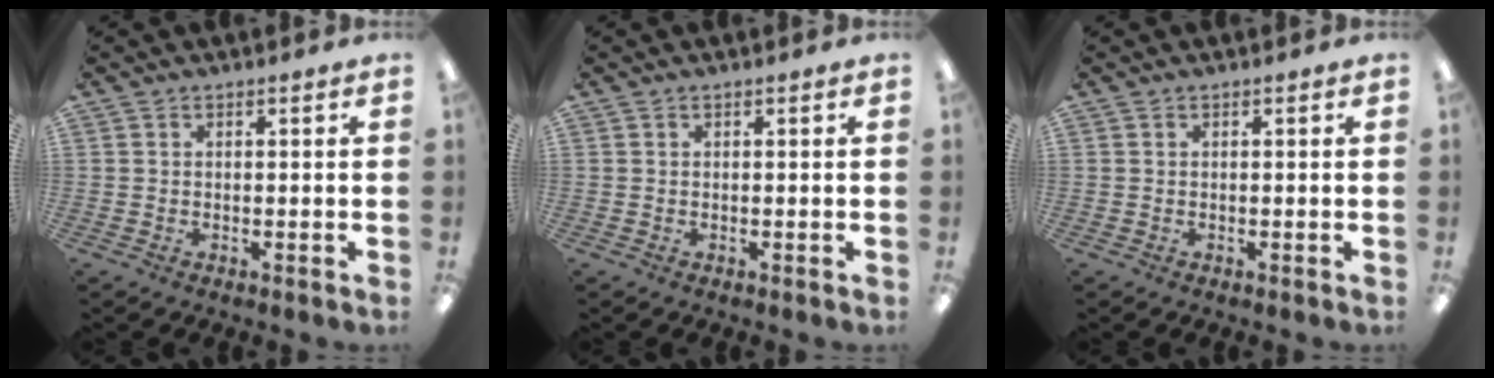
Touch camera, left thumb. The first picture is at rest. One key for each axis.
{"total": 0.0}
{"total": 0.0}